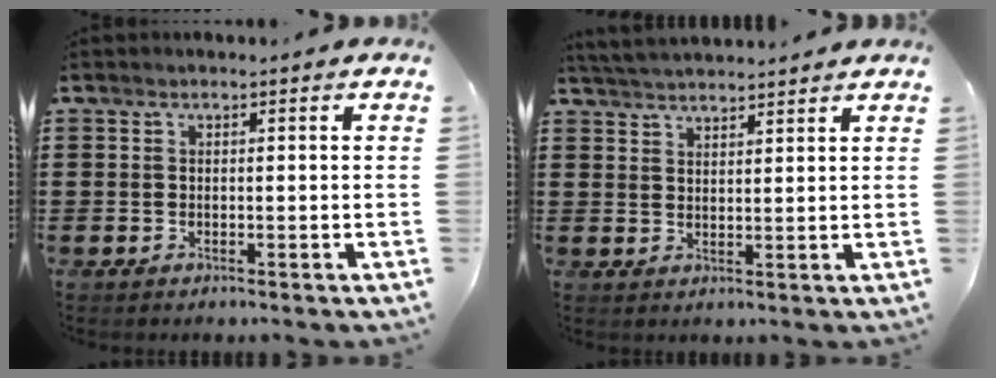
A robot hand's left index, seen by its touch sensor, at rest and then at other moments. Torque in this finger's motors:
{"motor_torque": [0.70, -0.66, 0.31, 0.06]}